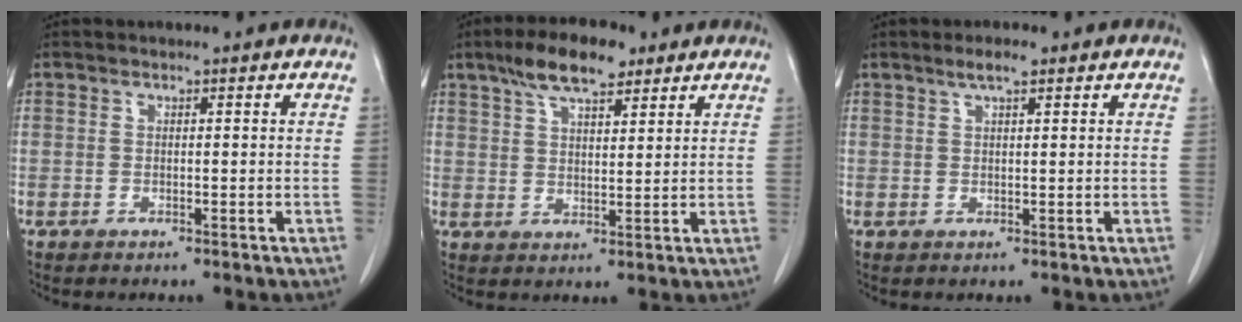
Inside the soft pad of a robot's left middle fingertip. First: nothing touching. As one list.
[{"total": 8.3, "force": [5.7, 2.7, 5.4], "torque": [-0.101, 0.013, 0.101]}, {"total": 2.4, "force": [1.6, 0.3, 1.7], "torque": [-0.037, 0.003, 0.029]}]